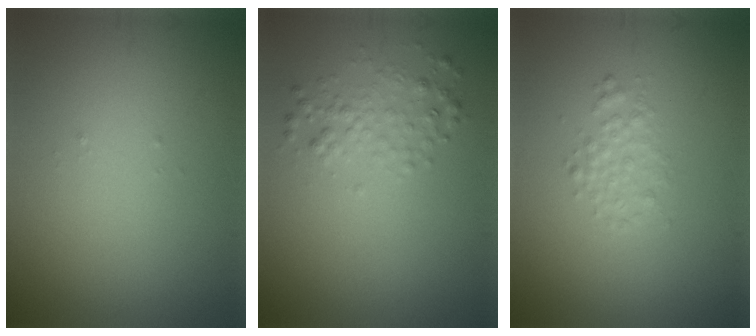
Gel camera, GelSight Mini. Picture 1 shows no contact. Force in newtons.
{"total": 2.0, "press": 2.0, "slide": 0.1}
{"total": 1.7, "press": 1.7, "slide": 0.0}